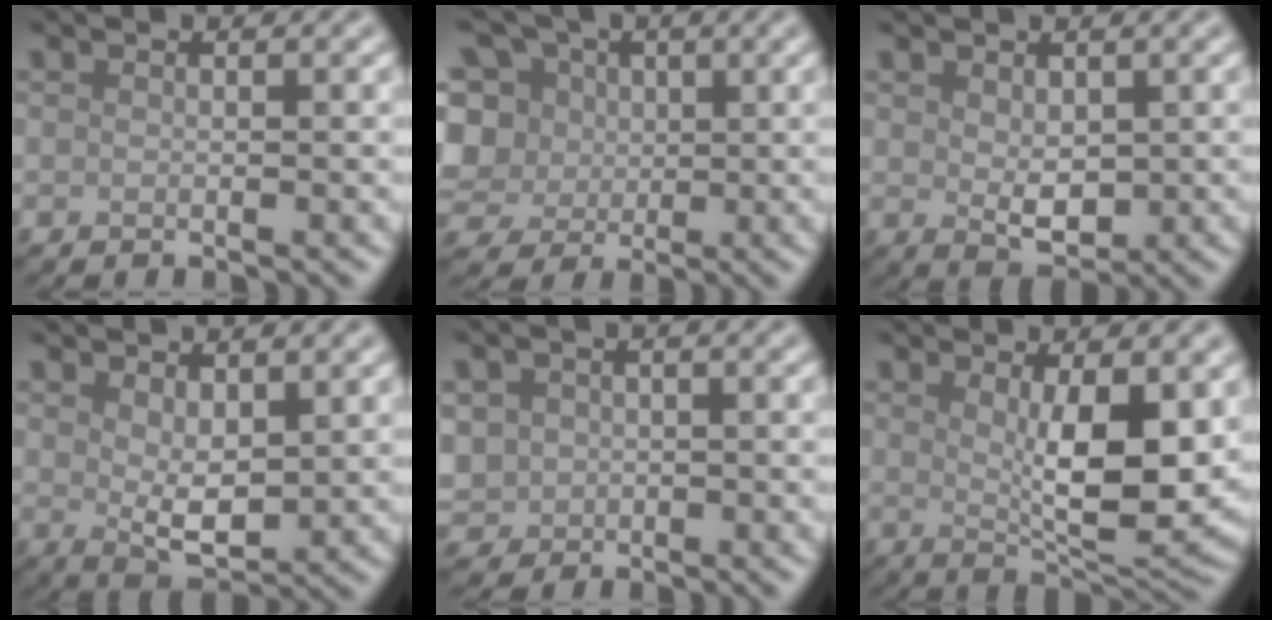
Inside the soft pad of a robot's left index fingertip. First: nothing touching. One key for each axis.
{"total": 15.0, "fx": 2.9, "fy": 12.8, "fz": 7.4, "tx": -0.179, "ty": 0.043, "tz": 0.024}
{"total": 2.5, "fx": 0.5, "fy": 1.5, "fz": 1.9, "tx": -0.035, "ty": -0.007, "tz": 0.017}
{"total": 3.7, "fx": 1.3, "fy": 1.8, "fz": 2.9, "tx": -0.059, "ty": -0.008, "tz": 0.030}
{"total": 4.4, "fx": -0.6, "fy": 4.1, "fz": 1.6, "tx": -0.036, "ty": 0.012, "tz": -0.021}
{"total": 6.8, "fx": 1.2, "fy": 2.0, "fz": 6.4, "tx": -0.100, "ty": -0.016, "tz": 0.027}